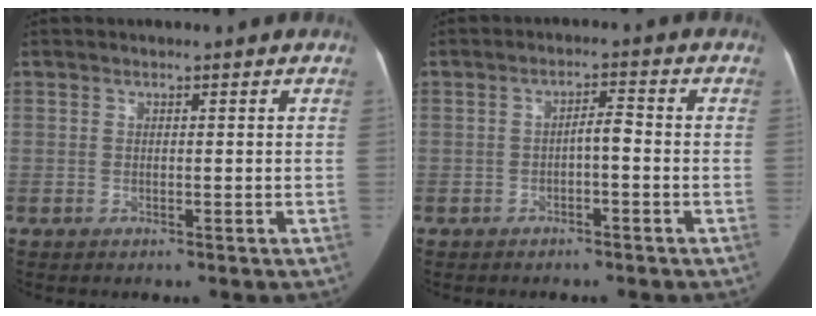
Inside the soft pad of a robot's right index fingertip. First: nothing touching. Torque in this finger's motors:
{"motor_torque": [0.17, 0.12, 0.10, 0.03]}